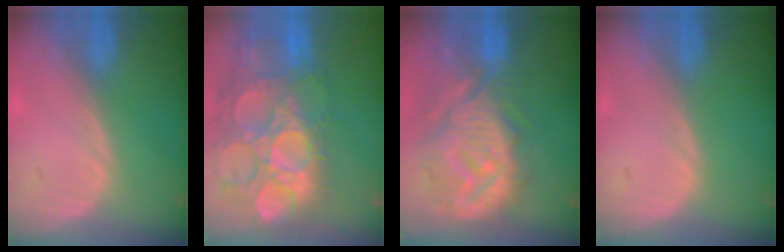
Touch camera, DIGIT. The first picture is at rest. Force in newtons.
{"total": 15.6, "press": 12.9, "slide": 8.8}
{"total": 12.4, "press": 11.1, "slide": 5.6}
{"total": 0.0}